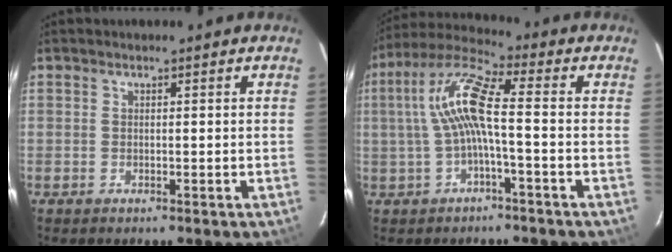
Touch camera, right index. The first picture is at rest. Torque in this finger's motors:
{"motor_torque": [0.61, -0.16, 0.59, 0.21]}